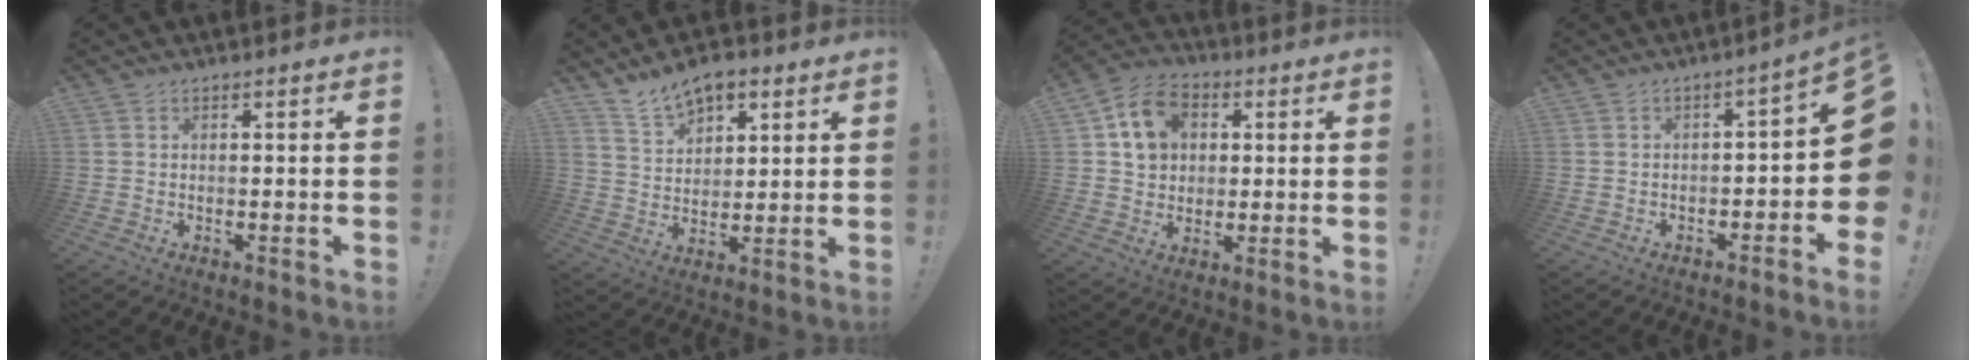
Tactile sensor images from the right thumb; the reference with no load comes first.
{"total": 9.9, "force": [7.2, 5.6, 4.0], "torque": [-0.060, -0.041, 0.138]}
{"total": 13.3, "force": [4.3, 10.8, 6.6], "torque": [-0.093, -0.003, 0.088]}
{"total": 5.8, "force": [-0.4, 1.9, 5.5], "torque": [-0.061, -0.007, -0.005]}